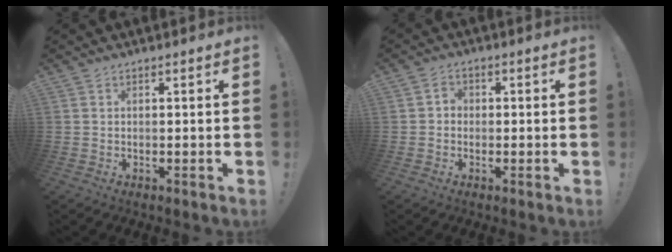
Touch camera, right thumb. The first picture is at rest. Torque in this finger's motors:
{"motor_torque": [0.12, -0.03, -0.17, -0.05, -0.06]}